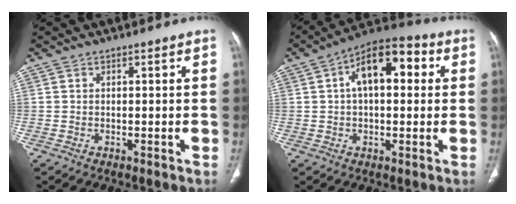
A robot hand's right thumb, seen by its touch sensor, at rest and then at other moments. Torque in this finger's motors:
{"motor_torque": [1.22, 3.78, 1.31, 0.09, 0.13]}